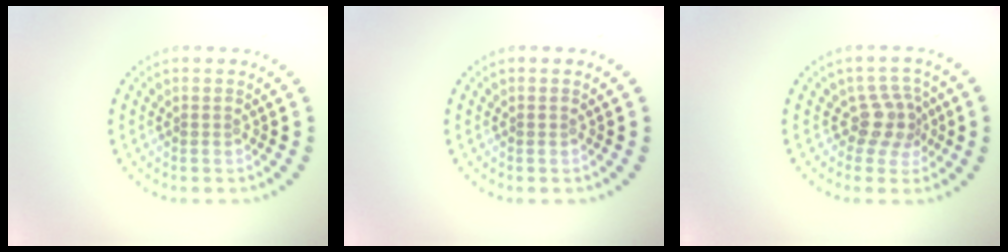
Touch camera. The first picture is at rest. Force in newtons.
{"total": 0.0}
{"total": 2.8, "press": 2.1, "slide": 1.8}